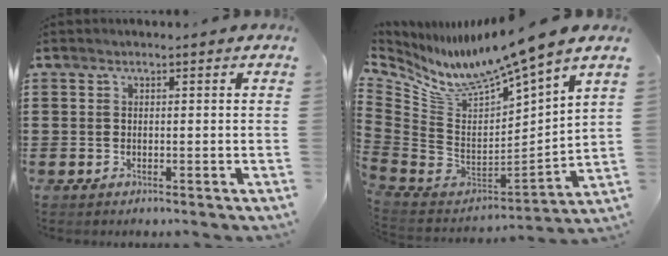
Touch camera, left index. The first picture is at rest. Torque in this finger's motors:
{"motor_torque": [2.14, 0.00, 0.16, 0.09]}